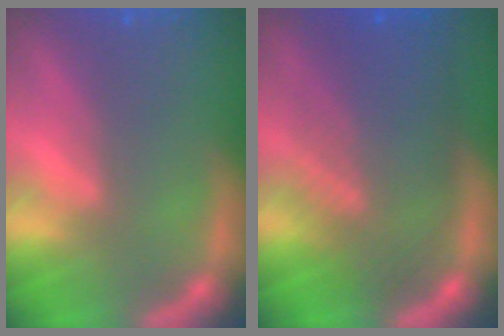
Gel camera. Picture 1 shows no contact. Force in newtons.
{"total": 9.6}